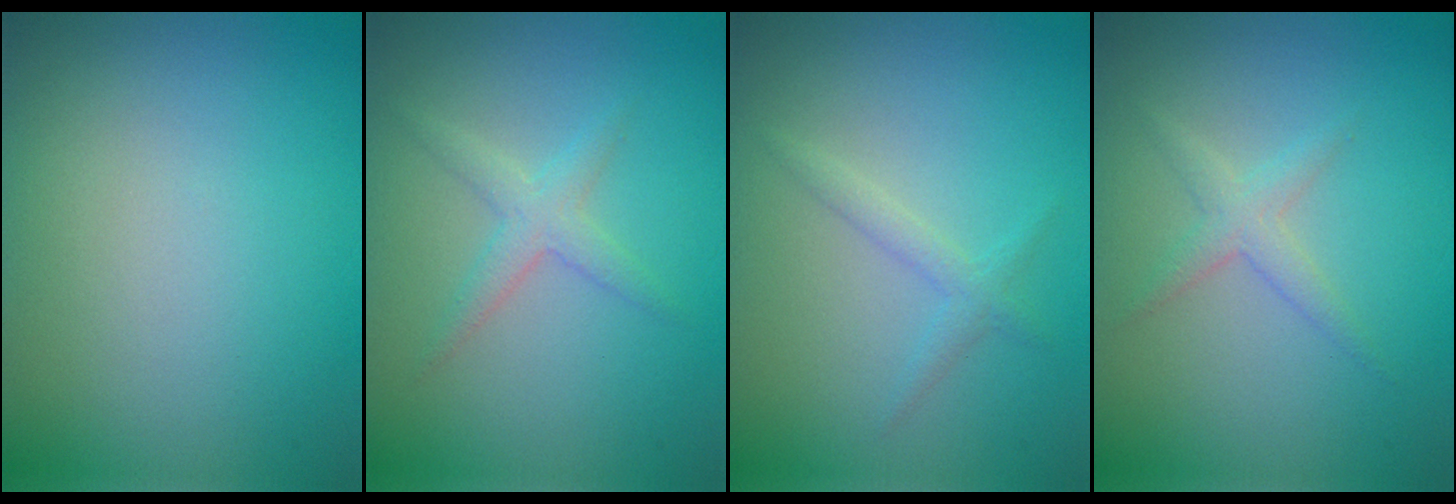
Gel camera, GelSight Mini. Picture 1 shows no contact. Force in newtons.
{"total": 2.0, "press": 2.0, "slide": 0.1}
{"total": 1.4, "press": 1.4, "slide": 0.1}
{"total": 1.6, "press": 1.6, "slide": 0.1}